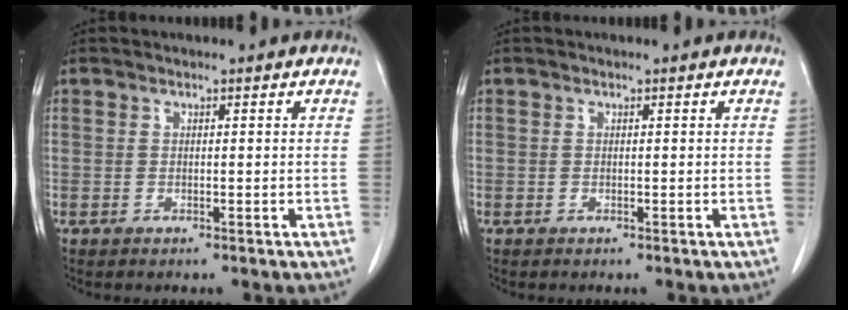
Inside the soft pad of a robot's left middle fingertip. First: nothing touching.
{"total": 0.0}